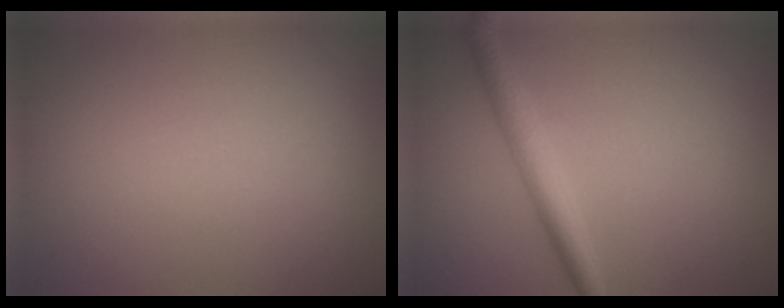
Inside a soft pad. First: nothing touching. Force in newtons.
{"total": 2.9, "press": 2.9, "slide": 0.1}